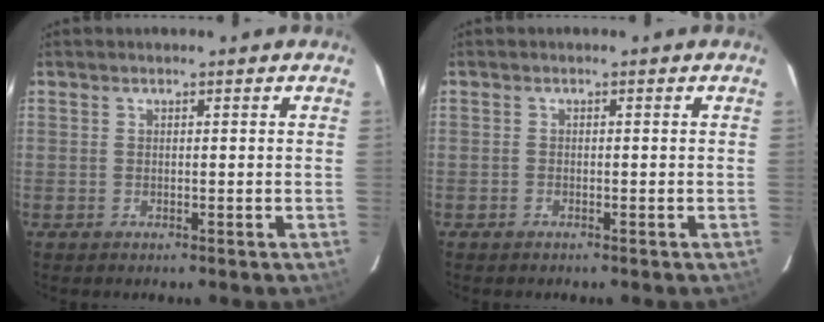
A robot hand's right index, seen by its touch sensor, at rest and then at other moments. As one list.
[{"total": 0.6, "force": [-0.6, 0.3, 0.0], "torque": [-0.003, 0.002, -0.011]}]